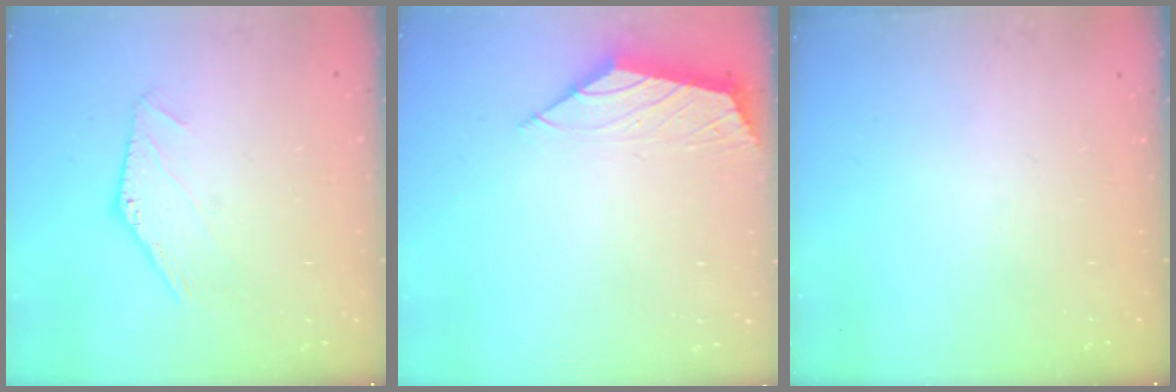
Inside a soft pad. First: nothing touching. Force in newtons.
{"total": 2.2, "press": 2.1, "slide": 0.5}
{"total": 0.0}